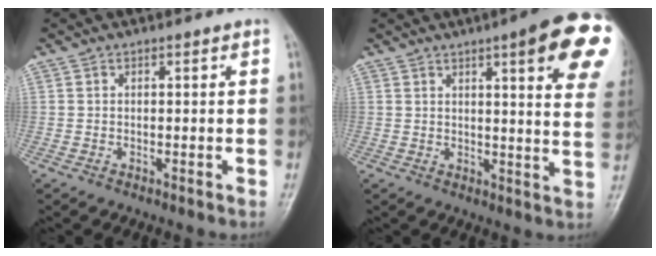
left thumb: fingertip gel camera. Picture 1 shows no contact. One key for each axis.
{"total": 17.8, "fx": 8.3, "fy": 3.7, "fz": 15.3, "tx": -0.171, "ty": -0.025, "tz": 0.091}